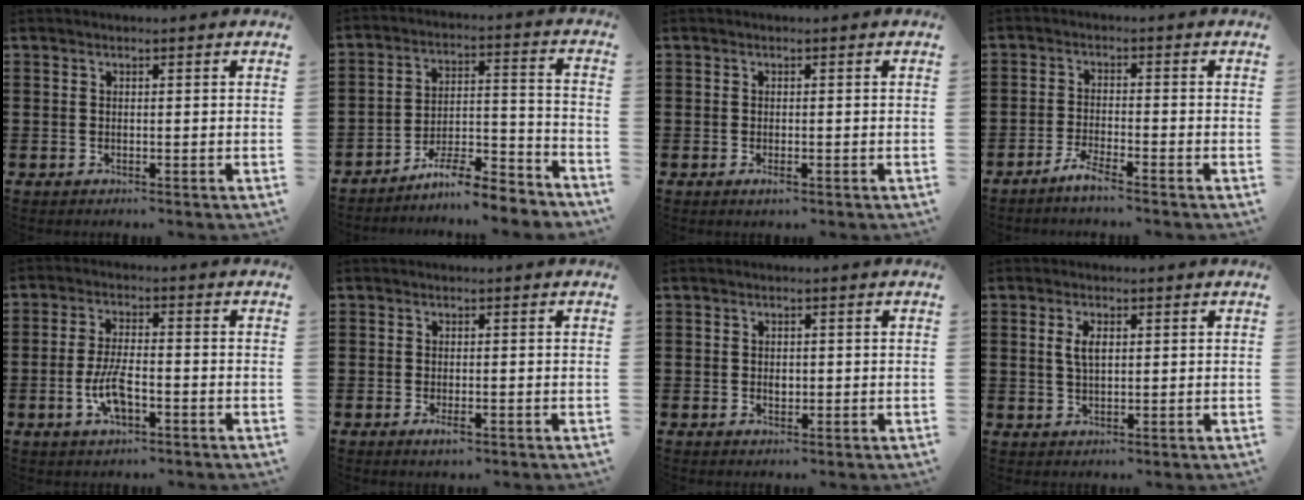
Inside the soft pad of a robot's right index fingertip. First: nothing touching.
{"total": 8.1, "force": [-7.5, 0.7, 2.9], "torque": [-0.042, 0.015, -0.143]}
{"total": 1.0, "force": [-0.4, 0.2, 0.8], "torque": [-0.017, -0.006, -0.006]}
{"total": 2.9, "force": [-2.6, -0.3, 1.2], "torque": [-0.029, 0.000, -0.050]}
{"total": 6.4, "force": [-2.0, 2.3, 5.6], "torque": [-0.128, -0.007, -0.043]}
{"total": 1.5, "force": [-0.7, 0.4, 1.3], "torque": [-0.024, -0.004, -0.011]}
{"total": 1.4, "force": [0.0, 0.9, 1.0], "torque": [-0.020, 0.005, -0.001]}
{"total": 3.1, "force": [0.7, 1.4, 2.7], "torque": [-0.056, 0.008, 0.010]}